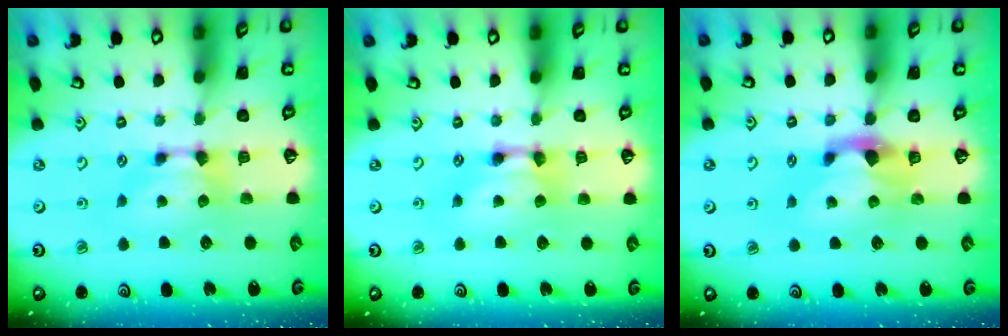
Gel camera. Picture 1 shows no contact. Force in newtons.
{"total": 2.2, "press": 2.2, "slide": 0.1}
{"total": 2.2, "press": 1.9, "slide": 1.2}